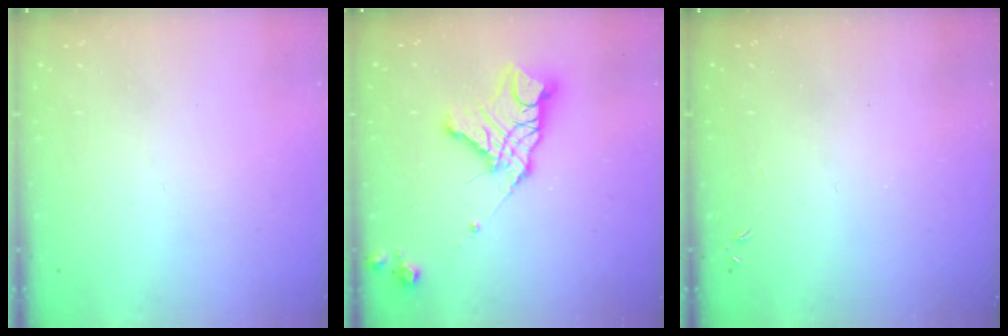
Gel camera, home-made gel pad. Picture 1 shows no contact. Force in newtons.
{"total": 14.7, "press": 14.7, "slide": 1.1}
{"total": 0.0}